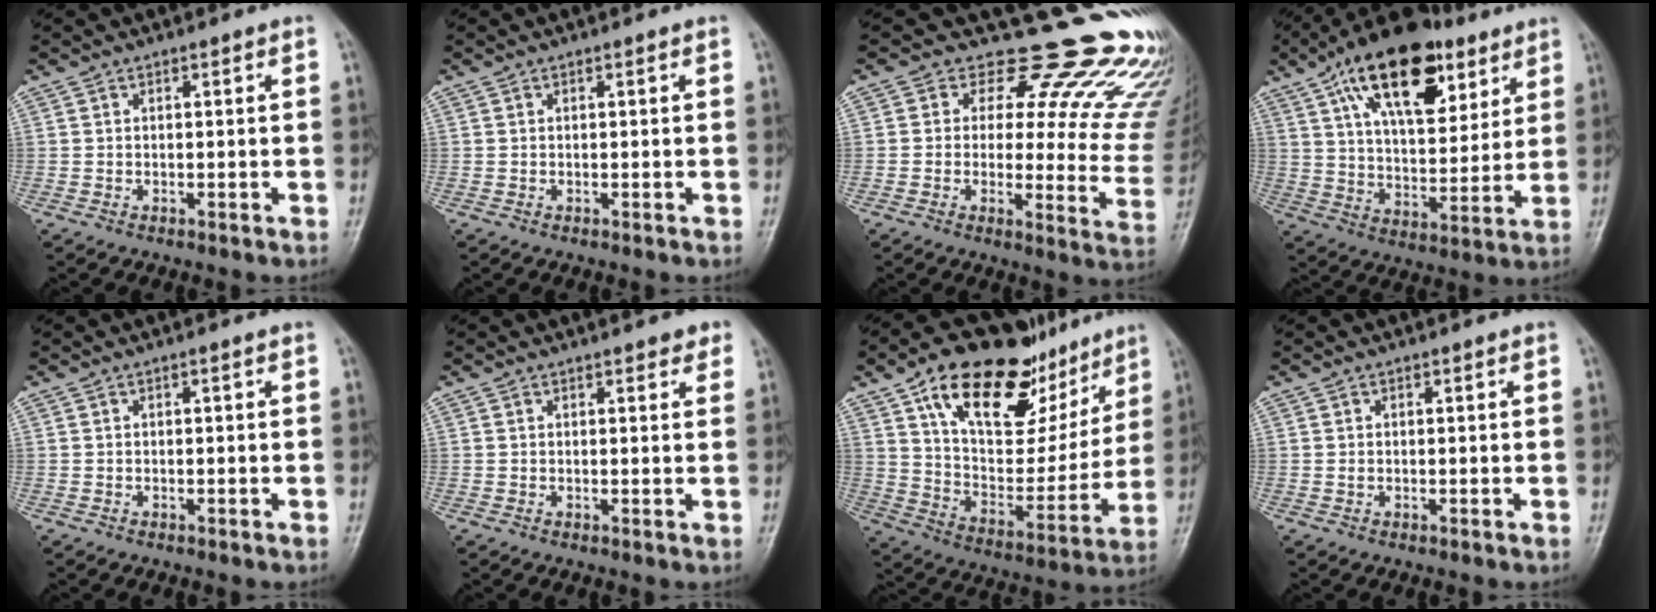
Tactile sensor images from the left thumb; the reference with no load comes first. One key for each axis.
{"total": 0.0}
{"total": 20.2, "fx": 13.9, "fy": 9.4, "fz": 11.2, "tx": -0.084, "ty": -0.079, "tz": 0.137}
{"total": 22.2, "fx": 11.7, "fy": 11.0, "fz": 15.2, "tx": -0.219, "ty": -0.027, "tz": 0.196}
{"total": 0.0}
{"total": 2.9, "fx": 2.0, "fy": 1.3, "fz": 1.6, "tx": 0.000, "ty": -0.004, "tz": 0.020}
{"total": 28.3, "fx": 16.0, "fy": 14.5, "fz": 18.3, "tx": -0.234, "ty": -0.022, "tz": 0.262}
{"total": 0.5, "fx": 0.2, "fy": 0.4, "fz": 0.2, "tx": -0.002, "ty": 0.000, "tz": 0.003}